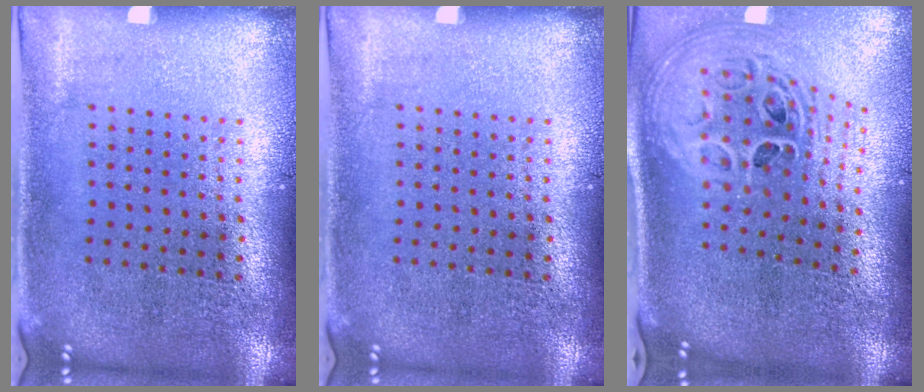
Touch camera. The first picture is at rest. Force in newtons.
{"total": 0.0}
{"total": 2.9, "press": 2.0, "slide": 2.1}